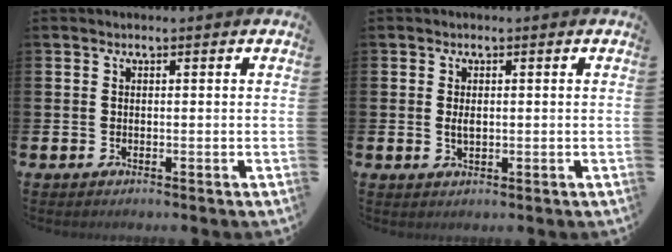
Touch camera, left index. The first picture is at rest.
{"total": 1.3, "force": [0.2, 0.6, 1.2], "torque": [-0.022, 0.002, 0.001]}